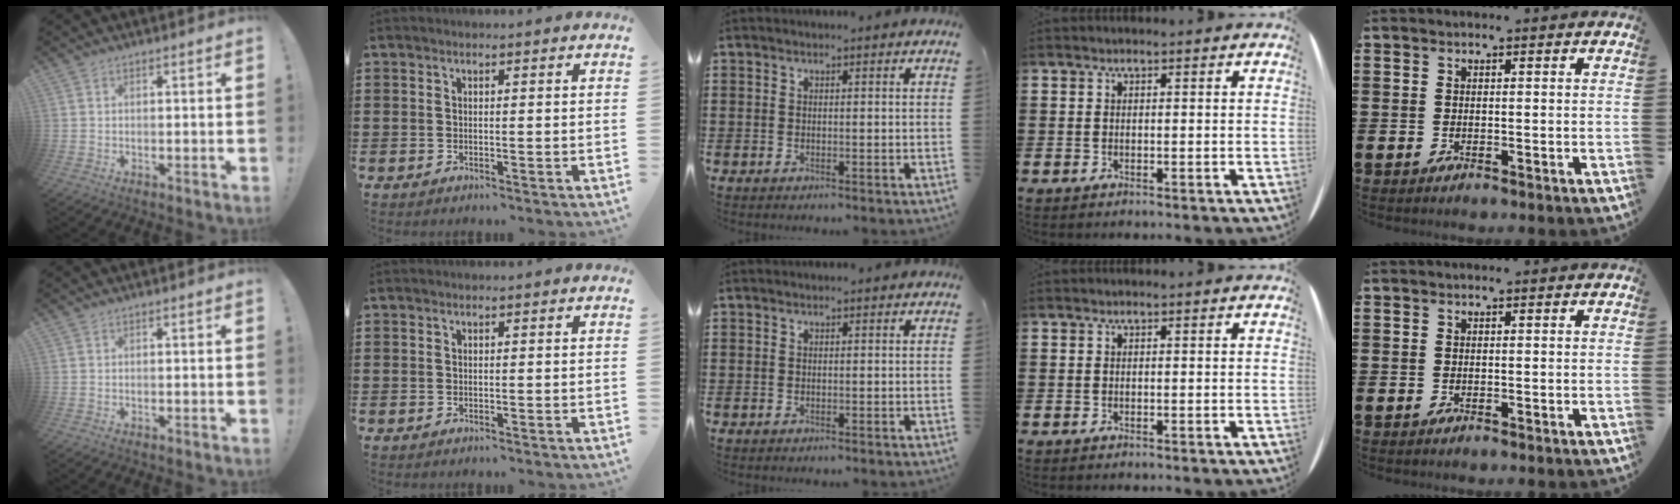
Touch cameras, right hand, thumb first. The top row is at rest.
{}